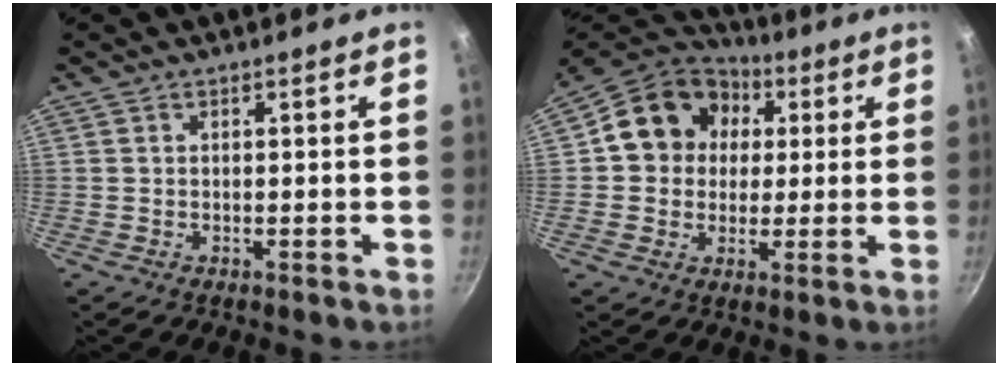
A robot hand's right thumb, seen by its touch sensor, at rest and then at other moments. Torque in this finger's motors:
{"motor_torque": [0.92, 1.34, 0.45, -0.30, 0.26]}